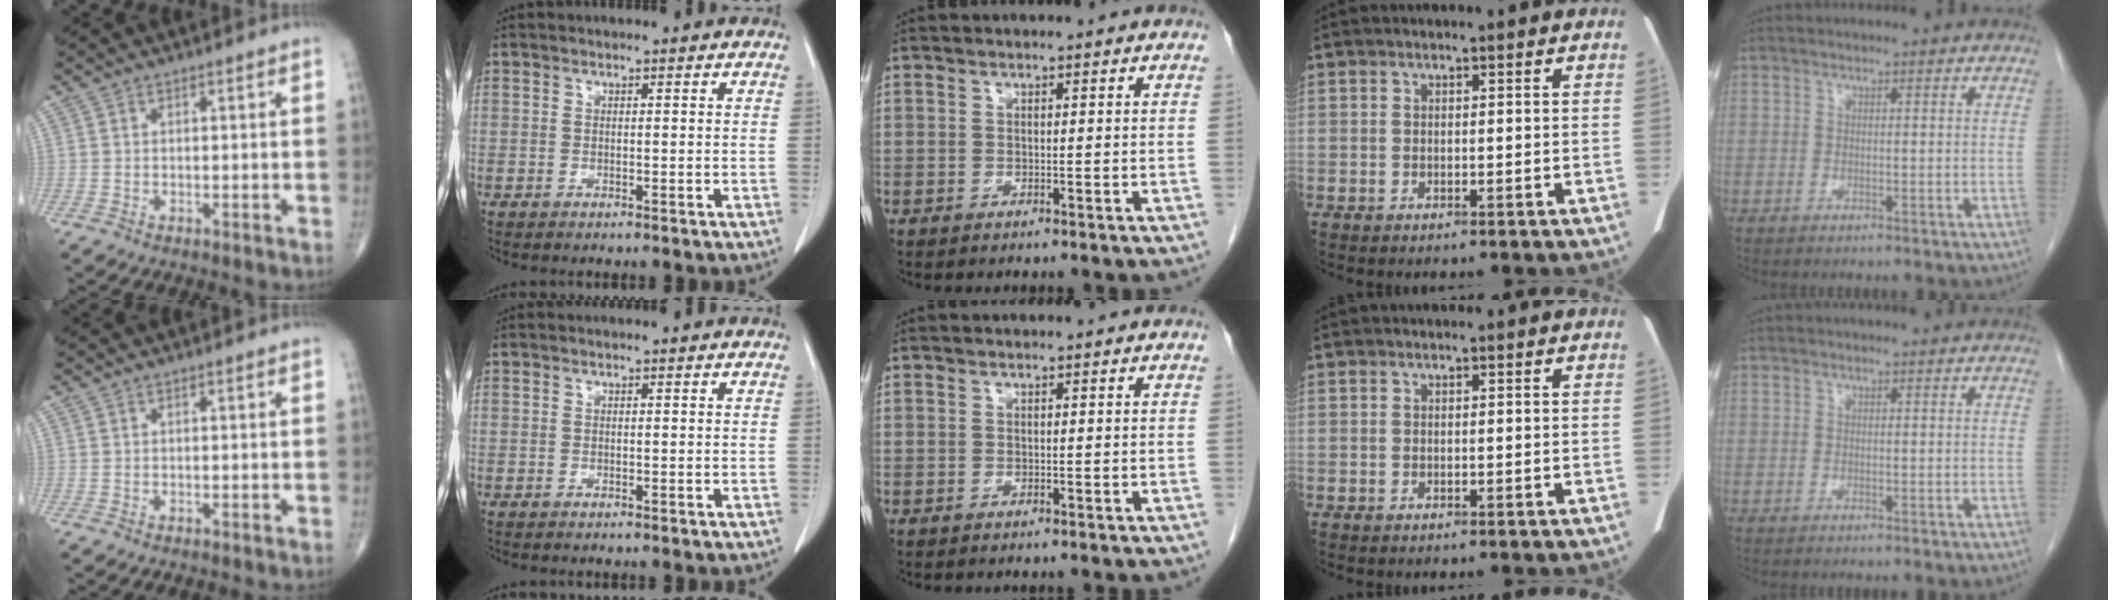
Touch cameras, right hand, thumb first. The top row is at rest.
{}